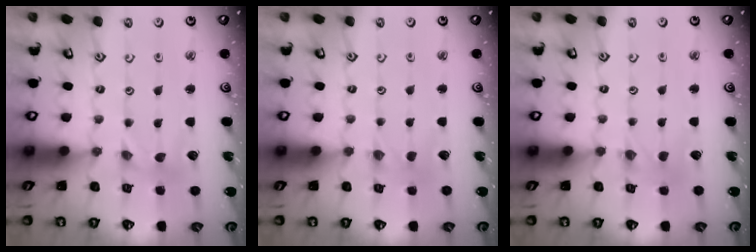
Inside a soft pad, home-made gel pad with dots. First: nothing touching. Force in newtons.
{"total": 0.0}
{"total": 0.0}